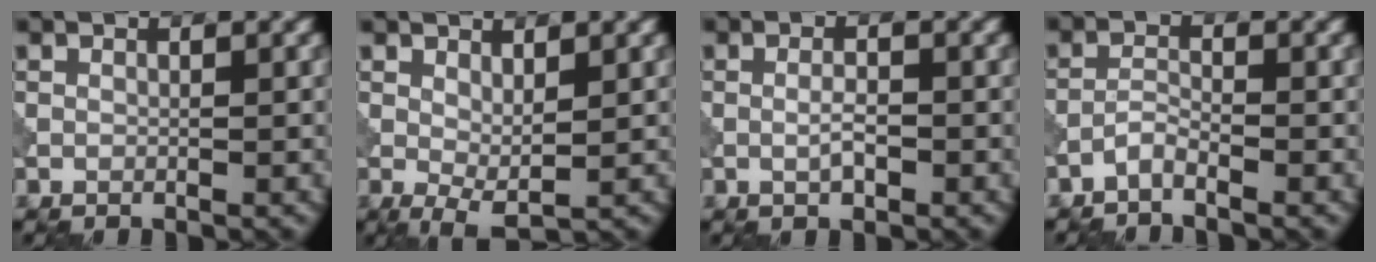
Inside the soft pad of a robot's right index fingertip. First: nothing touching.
{"total": 2.5, "force": [0.7, 0.9, 2.2], "torque": [-0.040, -0.004, 0.016]}
{"total": 1.7, "force": [-0.5, 0.5, 1.5], "torque": [-0.032, 0.001, -0.012]}
{"total": 1.5, "force": [-1.3, 0.2, 0.8], "torque": [-0.016, 0.005, -0.032]}